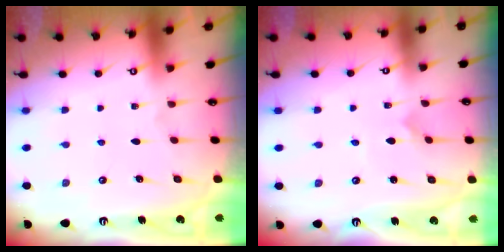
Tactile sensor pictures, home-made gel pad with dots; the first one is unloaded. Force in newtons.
{"total": 1.2, "press": 1.2, "slide": 0.0}